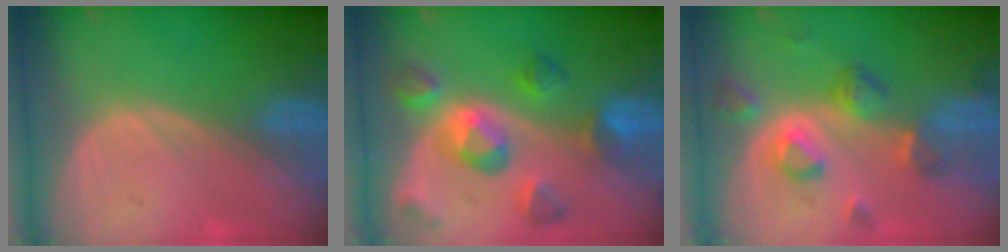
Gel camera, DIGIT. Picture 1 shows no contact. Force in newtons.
{"total": 9.5, "press": 8.6, "slide": 3.9}
{"total": 7.0, "press": 6.9, "slide": 1.2}